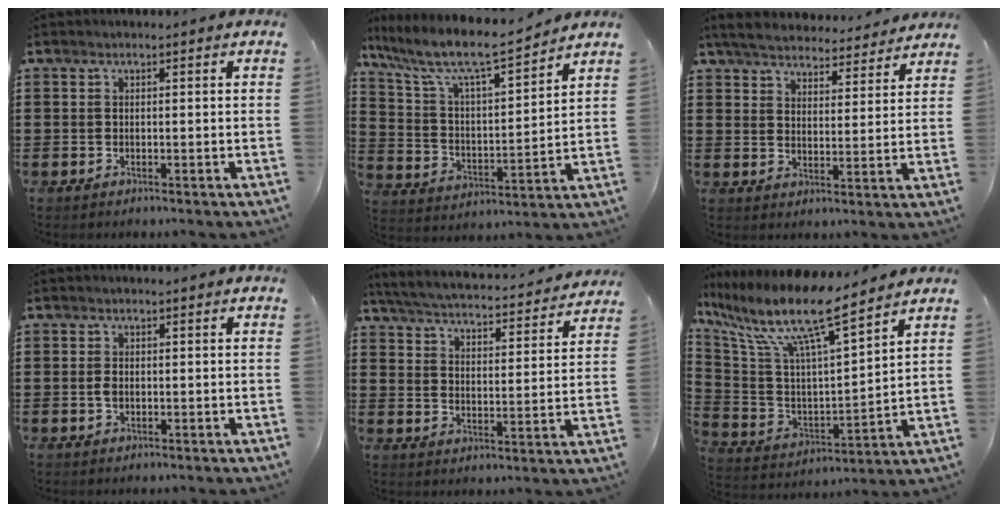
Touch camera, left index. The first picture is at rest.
{"total": 8.6, "force": [7.0, 1.4, 4.8], "torque": [-0.122, -0.043, 0.114]}
{"total": 5.3, "force": [5.2, 0.6, 0.9], "torque": [-0.044, -0.029, 0.089]}
{"total": 1.4, "force": [-0.1, 0.8, 1.1], "torque": [-0.029, 0.000, -0.005]}
{"total": 4.1, "force": [4.0, -0.3, 0.8], "torque": [-0.039, -0.035, 0.061]}
{"total": 13.0, "force": [9.2, 2.0, 8.9], "torque": [-0.202, -0.059, 0.149]}